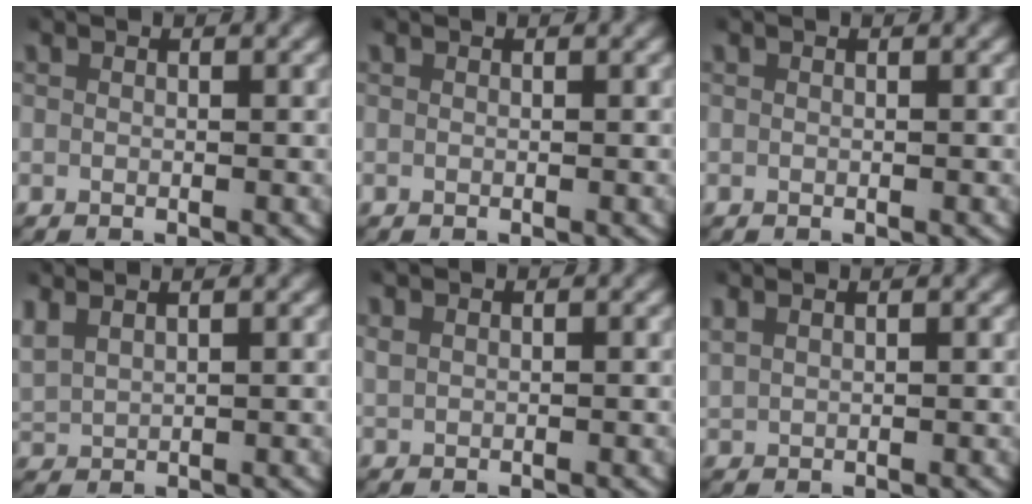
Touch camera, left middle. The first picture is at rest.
{"total": 0.0}
{"total": 0.0}
{"total": 4.0, "force": [2.4, 2.5, 1.9], "torque": [-0.054, 0.010, 0.046]}
{"total": 1.1, "force": [0.8, 0.5, 0.5], "torque": [-0.014, 0.005, 0.016]}
{"total": 2.2, "force": [1.8, 1.0, 0.9], "torque": [-0.019, 0.009, 0.033]}